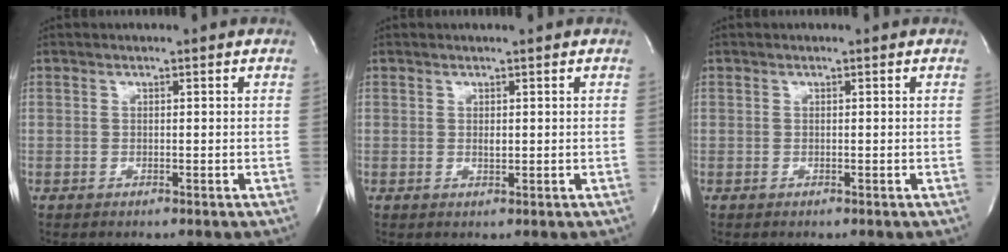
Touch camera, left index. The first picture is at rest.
{"total": 1.1, "force": [0.4, 0.4, 1.0], "torque": [-0.017, -0.001, 0.008]}
{"total": 0.0}